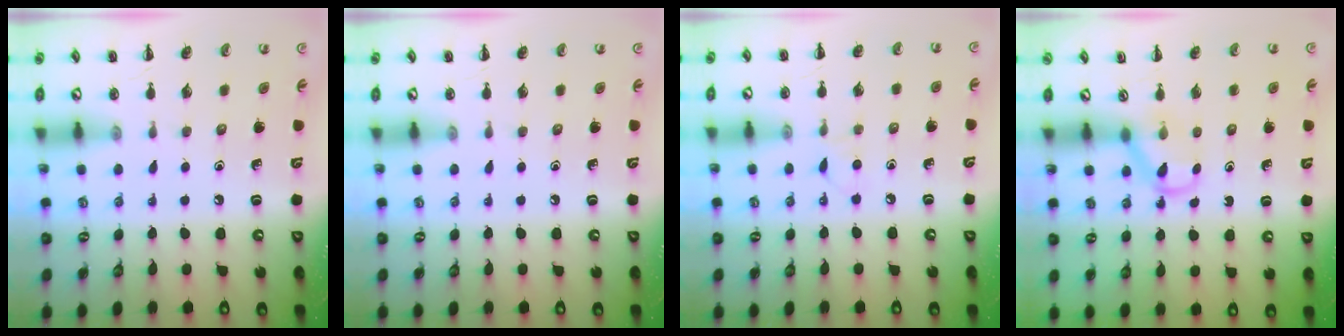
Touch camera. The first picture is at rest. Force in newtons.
{"total": 0.0}
{"total": 4.6, "press": 4.4, "slide": 1.3}
{"total": 3.6, "press": 3.5, "slide": 1.1}